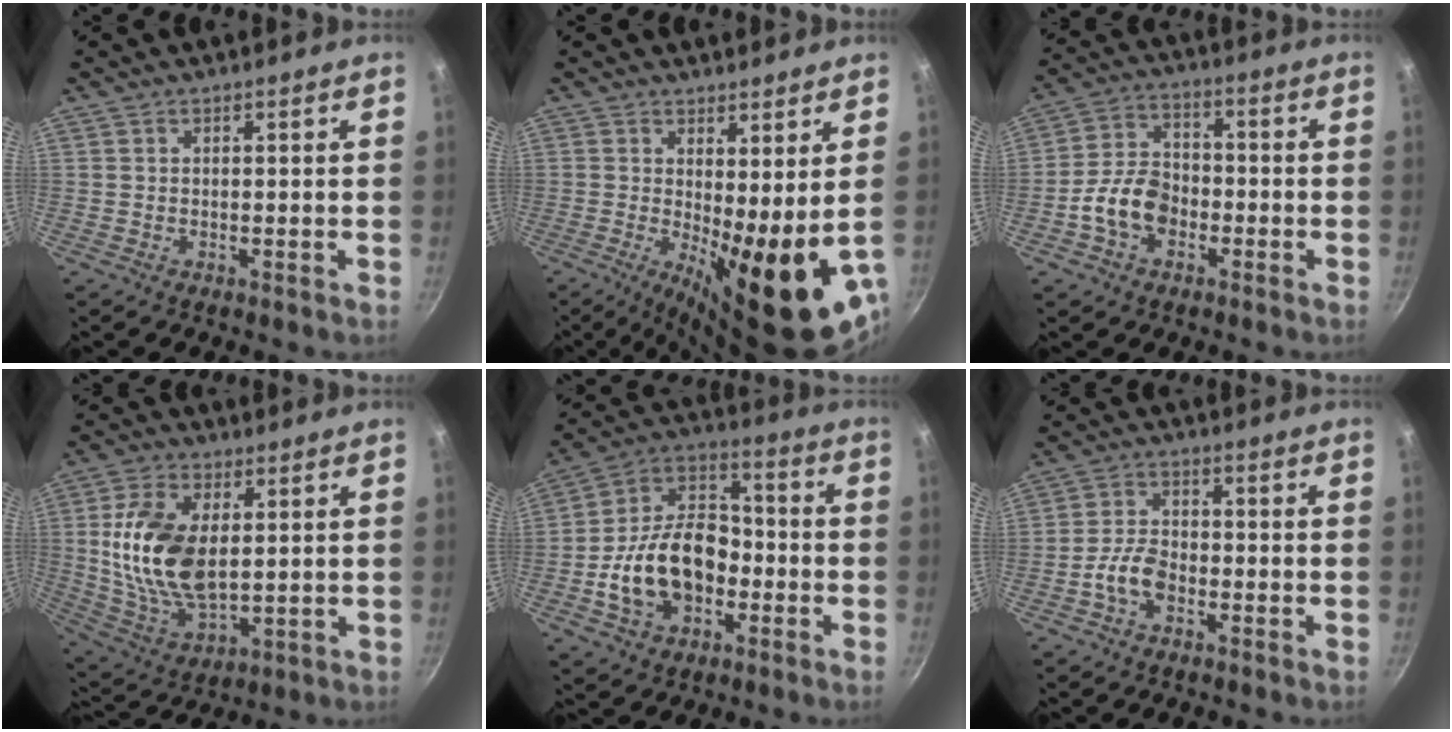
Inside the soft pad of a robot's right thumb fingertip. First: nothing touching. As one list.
[{"total": 14.7, "force": [-0.6, 4.4, 14.0], "torque": [-0.175, -0.020, 0.003]}, {"total": 9.6, "force": [-3.3, 6.8, 5.9], "torque": [-0.083, 0.034, -0.068]}, {"total": 16.5, "force": [2.3, 9.6, 13.2], "torque": [-0.241, -0.013, 0.051]}, {"total": 18.2, "force": [-4.6, 12.6, 12.3], "torque": [-0.186, 0.053, -0.088]}, {"total": 5.9, "force": [-2.6, 3.5, 4.0], "torque": [-0.069, 0.031, -0.053]}]